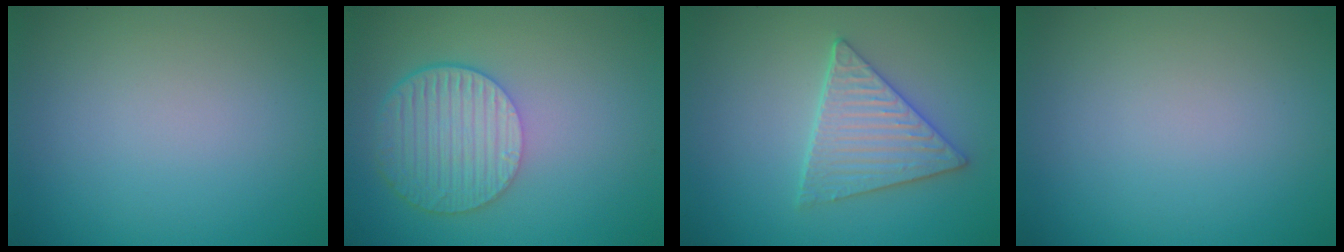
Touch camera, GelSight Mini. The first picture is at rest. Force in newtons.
{"total": 6.1, "press": 4.5, "slide": 4.1}
{"total": 4.0, "press": 3.8, "slide": 1.4}
{"total": 0.0}